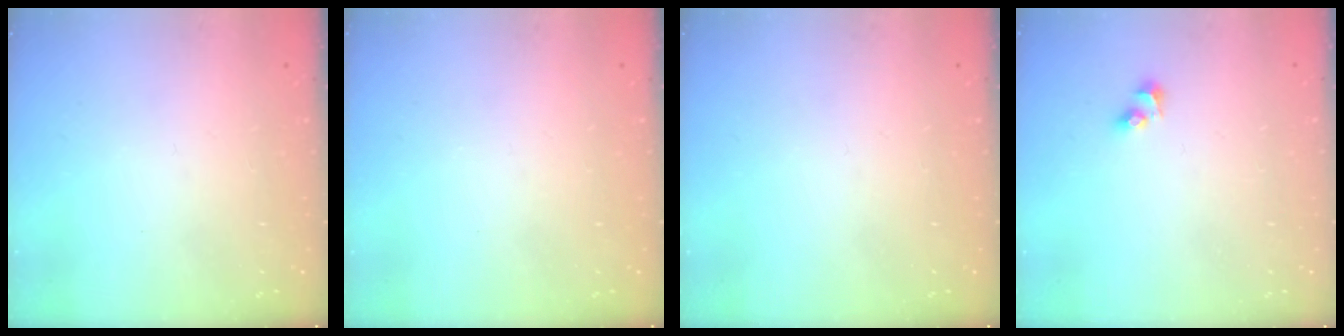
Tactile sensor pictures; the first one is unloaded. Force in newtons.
{"total": 0.0}
{"total": 0.0}
{"total": 2.8, "press": 2.5, "slide": 1.2}